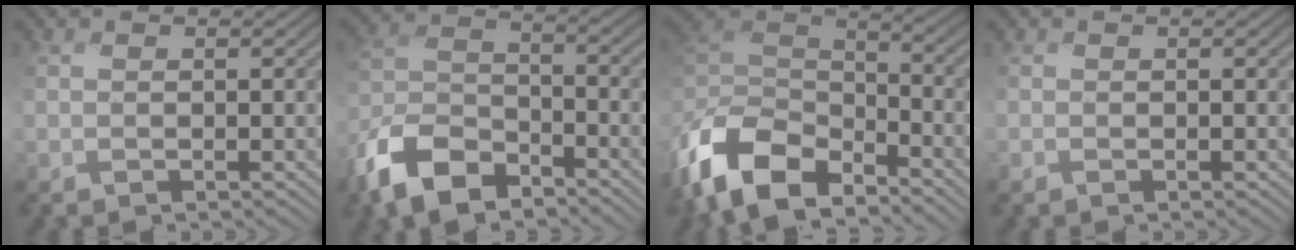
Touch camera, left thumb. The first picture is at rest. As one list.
[{"total": 10.1, "force": [-7.0, 4.7, 5.5], "torque": [-0.120, -0.010, -0.155]}, {"total": 14.3, "force": [-9.2, 7.1, 8.4], "torque": [-0.215, -0.019, -0.181]}, {"total": 0.8, "force": [-0.4, 0.7, 0.2], "torque": [-0.007, -0.003, -0.009]}]